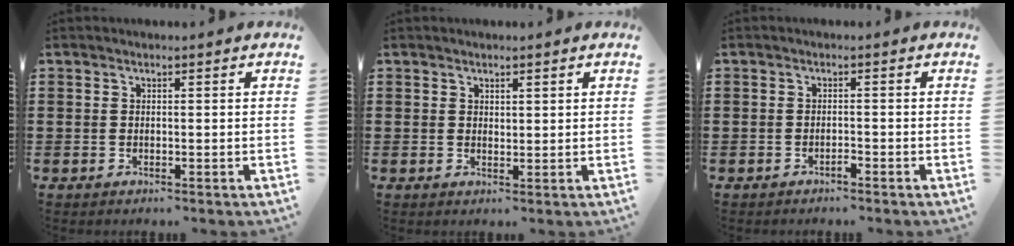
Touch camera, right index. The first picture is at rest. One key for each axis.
{"total": 1.1, "fx": 0.9, "fy": 0.4, "fz": 0.3, "tx": -0.006, "ty": 0.002, "tz": 0.017}
{"total": 1.1, "fx": -0.9, "fy": 0.1, "fz": 0.5, "tx": -0.013, "ty": -0.002, "tz": -0.018}